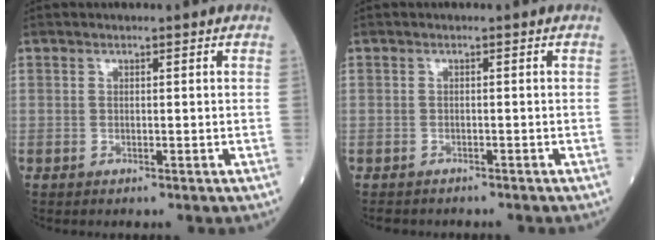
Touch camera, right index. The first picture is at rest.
{"total": 2.9, "force": [-2.6, 1.1, 0.5], "torque": [-0.007, -0.003, -0.037]}